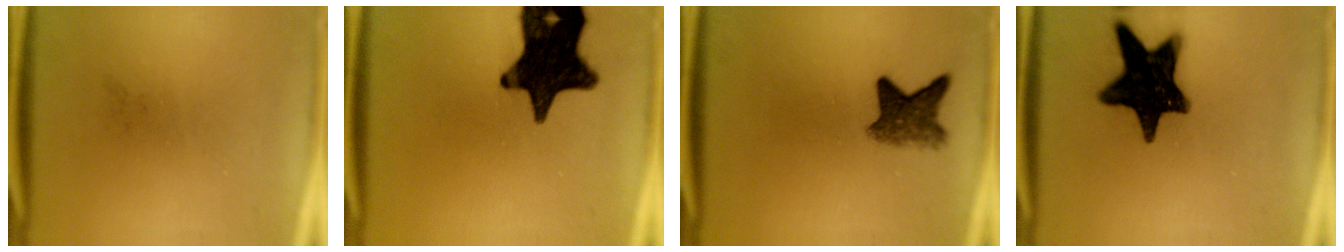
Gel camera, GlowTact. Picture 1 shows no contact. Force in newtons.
{"total": 17.9}
{"total": 4.9}
{"total": 18.1}